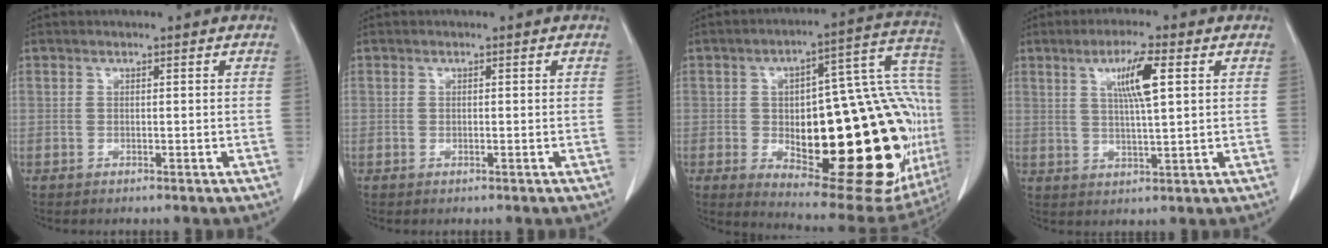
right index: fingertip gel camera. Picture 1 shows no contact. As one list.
[{"total": 0.0}, {"total": 36.3, "force": [-5.6, 12.2, 33.8], "torque": [-0.405, 0.028, -0.059]}, {"total": 6.8, "force": [2.4, 0.4, 6.3], "torque": [-0.114, 0.001, 0.041]}]